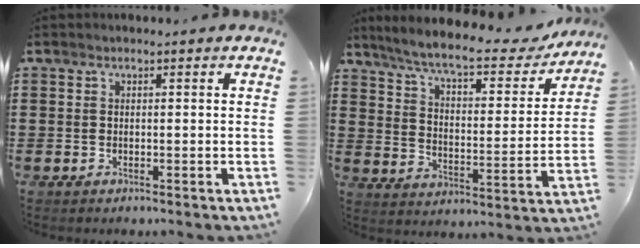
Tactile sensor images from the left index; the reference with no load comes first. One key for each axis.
{"total": 7.9, "fx": 6.7, "fy": 0.8, "fz": 4.2, "tx": -0.107, "ty": -0.034, "tz": 0.111}